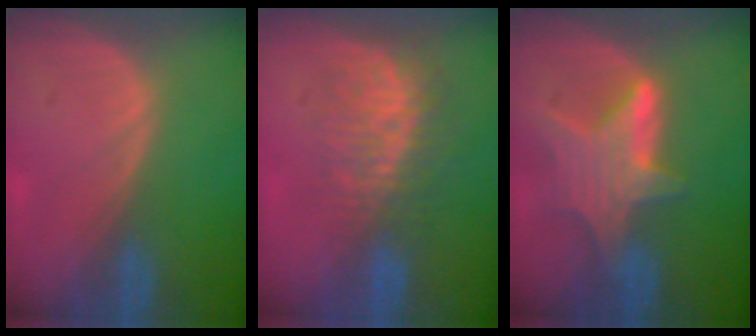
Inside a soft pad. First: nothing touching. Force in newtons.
{"total": 8.0, "press": 7.2, "slide": 3.5}
{"total": 7.0, "press": 6.7, "slide": 2.0}